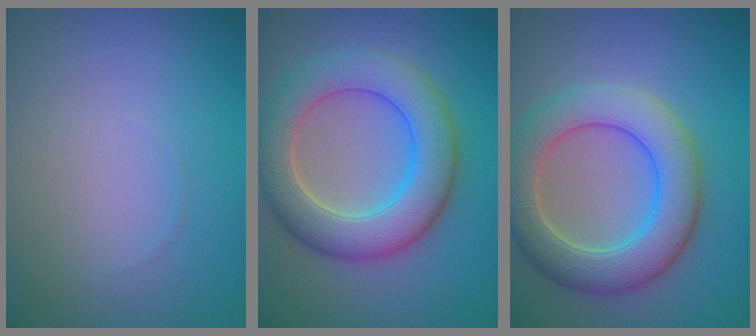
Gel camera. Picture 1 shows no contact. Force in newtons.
{"total": 7.9, "press": 7.9, "slide": 0.3}
{"total": 7.2, "press": 7.1, "slide": 0.6}